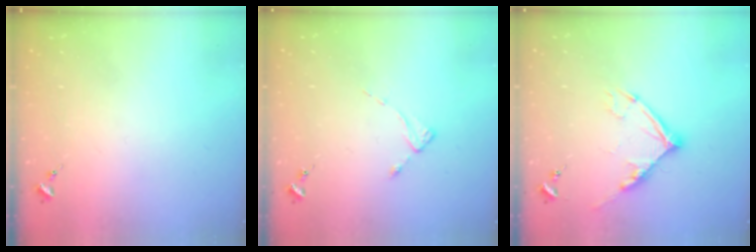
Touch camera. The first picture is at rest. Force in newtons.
{"total": 2.1, "press": 2.0, "slide": 0.4}
{"total": 10.7, "press": 10.6, "slide": 1.1}